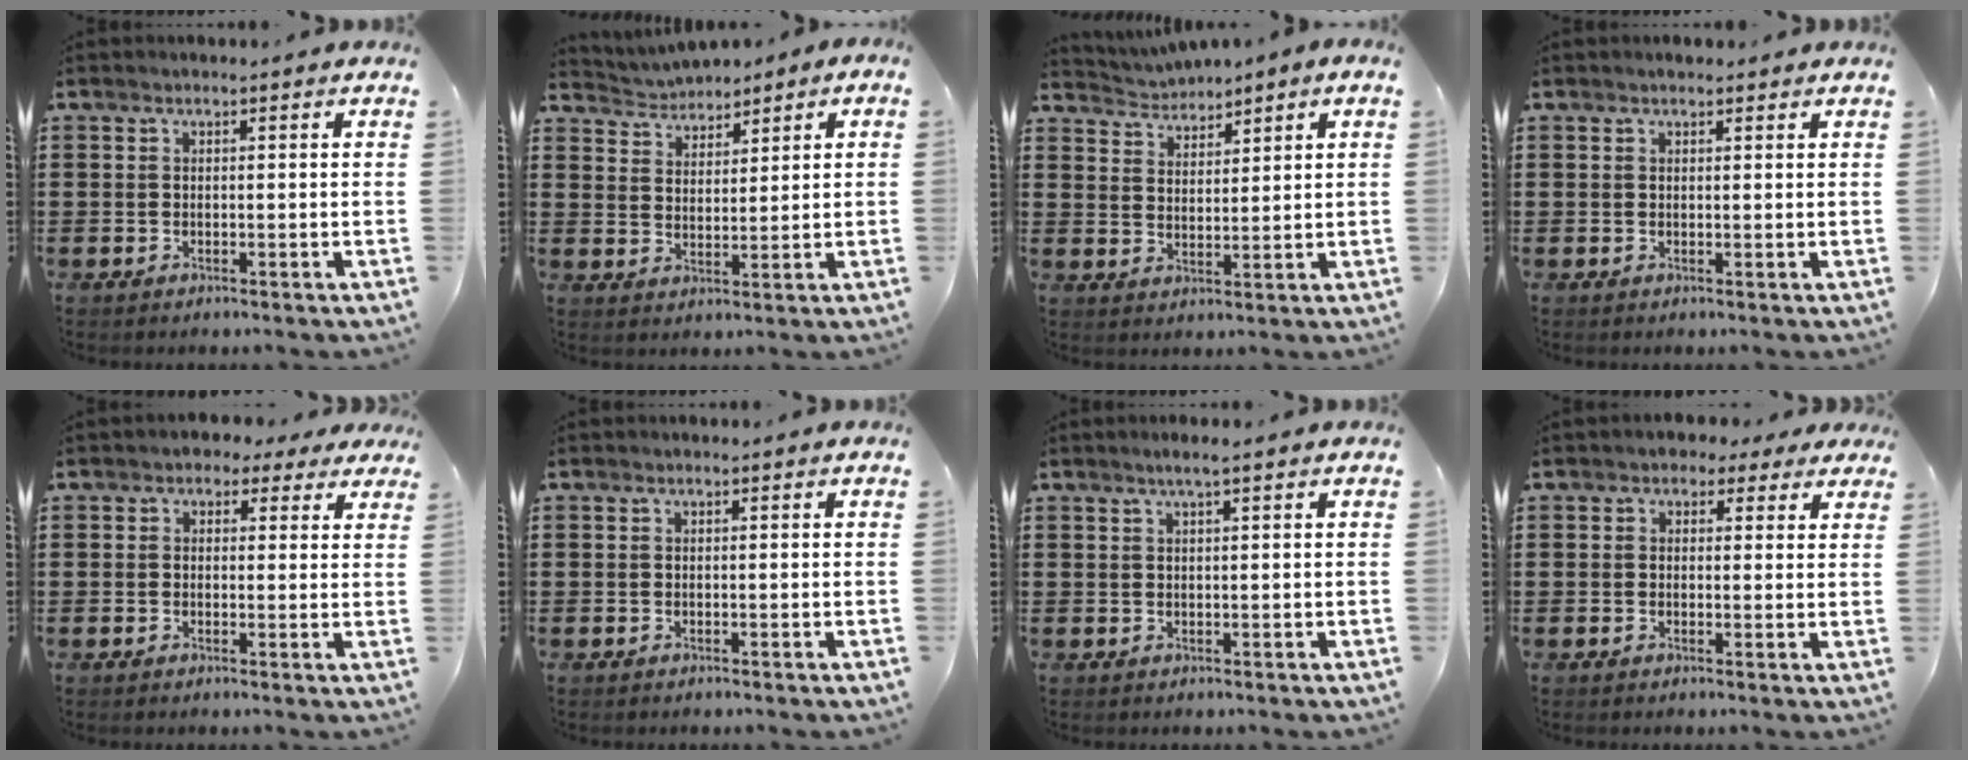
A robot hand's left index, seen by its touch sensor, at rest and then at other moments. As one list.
[{"total": 3.3, "force": [2.8, 1.6, -0.1], "torque": [-0.017, -0.011, 0.049]}, {"total": 2.4, "force": [2.3, 0.5, -0.3], "torque": [-0.007, -0.011, 0.039]}, {"total": 0.8, "force": [0.7, 0.3, 0.2], "torque": [-0.006, 0.003, 0.013]}, {"total": 2.2, "force": [1.3, 1.6, 0.8], "torque": [-0.015, 0.007, 0.021]}, {"total": 0.0}, {"total": 1.6, "force": [1.0, 0.0, 1.3], "torque": [-0.026, 0.000, 0.018]}, {"total": 2.2, "force": [1.4, 1.6, 0.6], "torque": [-0.013, 0.008, 0.022]}]